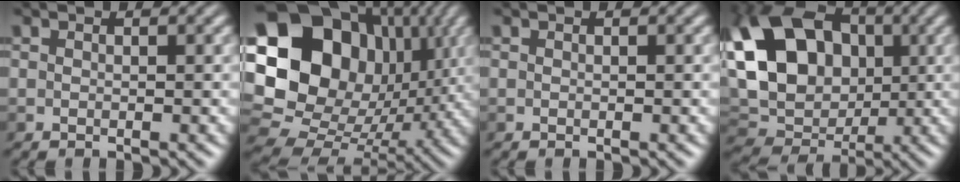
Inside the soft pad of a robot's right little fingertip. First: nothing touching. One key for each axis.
{"total": 21.7, "fx": 5.5, "fy": 17.7, "fz": 11.2, "tx": -0.229, "ty": 0.037, "tz": 0.097}
{"total": 0.0}
{"total": 14.3, "fx": 2.5, "fy": 10.5, "fz": 9.4, "tx": -0.184, "ty": 0.028, "tz": 0.047}